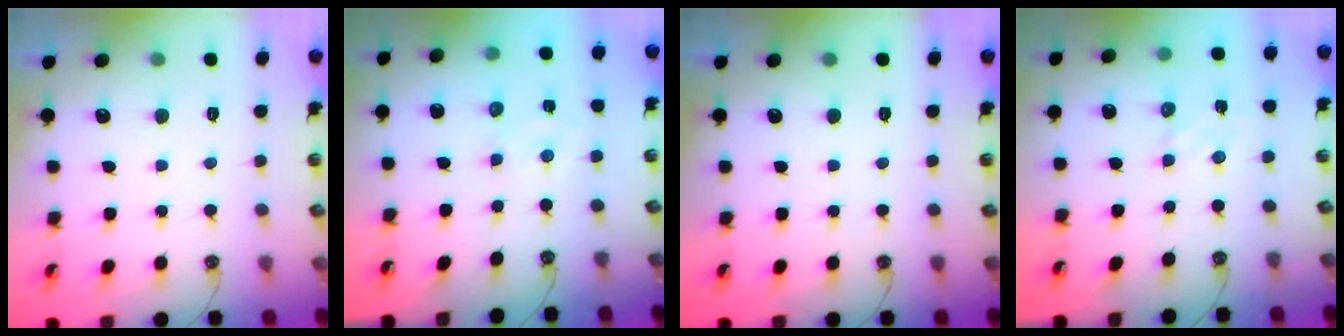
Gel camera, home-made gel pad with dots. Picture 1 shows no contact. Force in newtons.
{"total": 1.8, "press": 1.7, "slide": 0.3}
{"total": 0.0}
{"total": 1.8, "press": 1.8, "slide": 0.3}